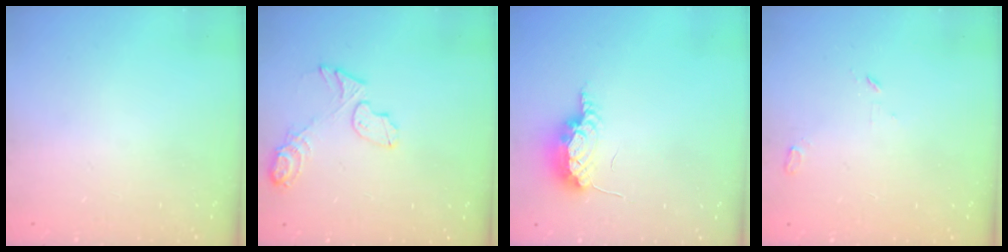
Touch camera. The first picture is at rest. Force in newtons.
{"total": 8.7, "press": 8.6, "slide": 0.8}
{"total": 7.8, "press": 7.5, "slide": 1.9}
{"total": 3.4, "press": 3.4, "slide": 0.4}